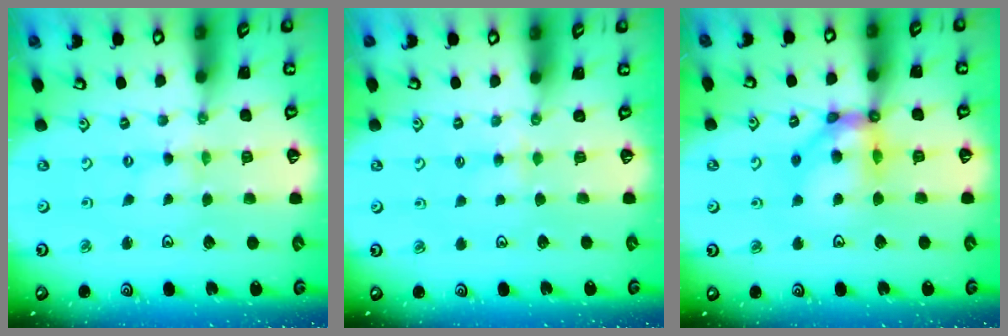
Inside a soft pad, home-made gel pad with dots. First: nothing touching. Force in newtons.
{"total": 2.7, "press": 2.6, "slide": 0.4}
{"total": 12.5, "press": 12.5, "slide": 1.3}